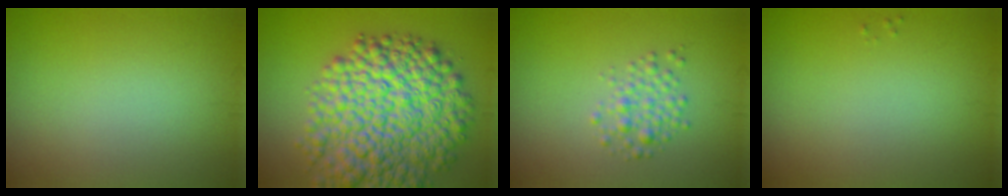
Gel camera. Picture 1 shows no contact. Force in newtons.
{"total": 12.7, "press": 12.7, "slide": 0.4}
{"total": 2.1, "press": 2.1, "slide": 0.1}
{"total": 0.0}